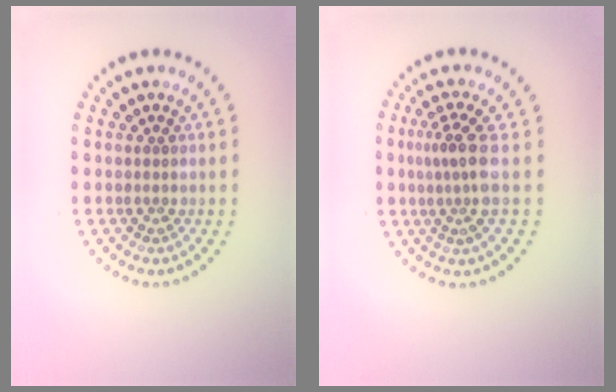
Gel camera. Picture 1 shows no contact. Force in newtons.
{"total": 3.0, "press": 2.0, "slide": 2.2}